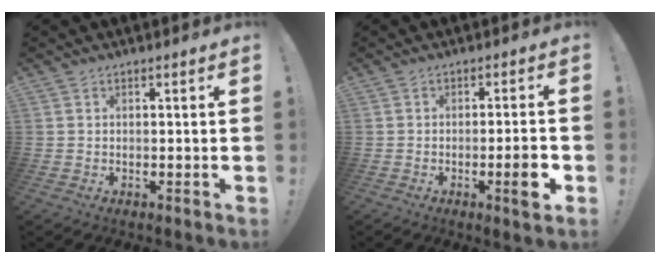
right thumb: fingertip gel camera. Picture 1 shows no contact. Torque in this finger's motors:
{"motor_torque": [2.58, 2.45, 1.43, -1.29, 0.56]}